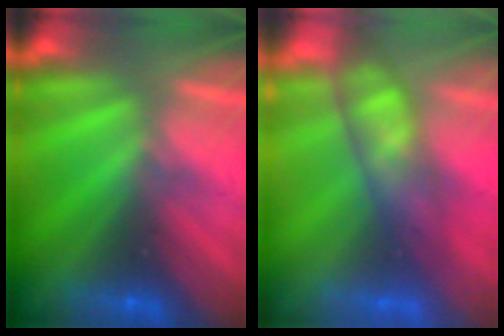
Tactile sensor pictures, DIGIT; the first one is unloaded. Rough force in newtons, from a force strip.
{"total": 4.4}